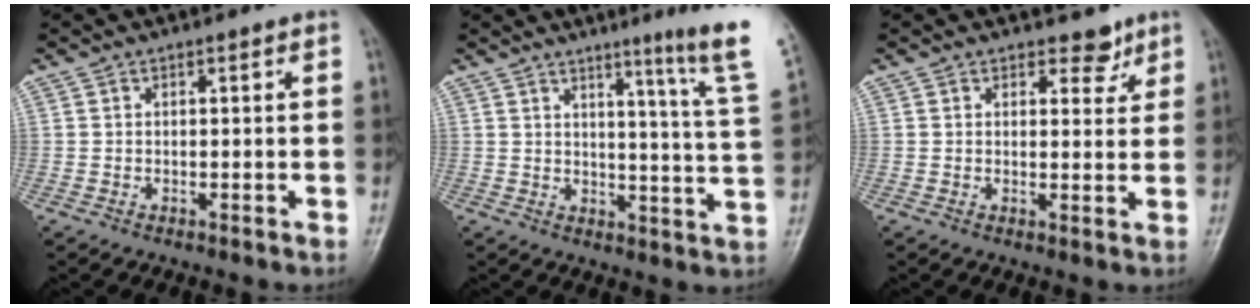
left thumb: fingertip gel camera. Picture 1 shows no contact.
{"total": 13.6, "force": [8.4, -0.5, 10.6], "torque": [-0.134, -0.061, 0.097]}
{"total": 3.5, "force": [2.6, 2.1, 1.1], "torque": [0.011, -0.015, 0.034]}